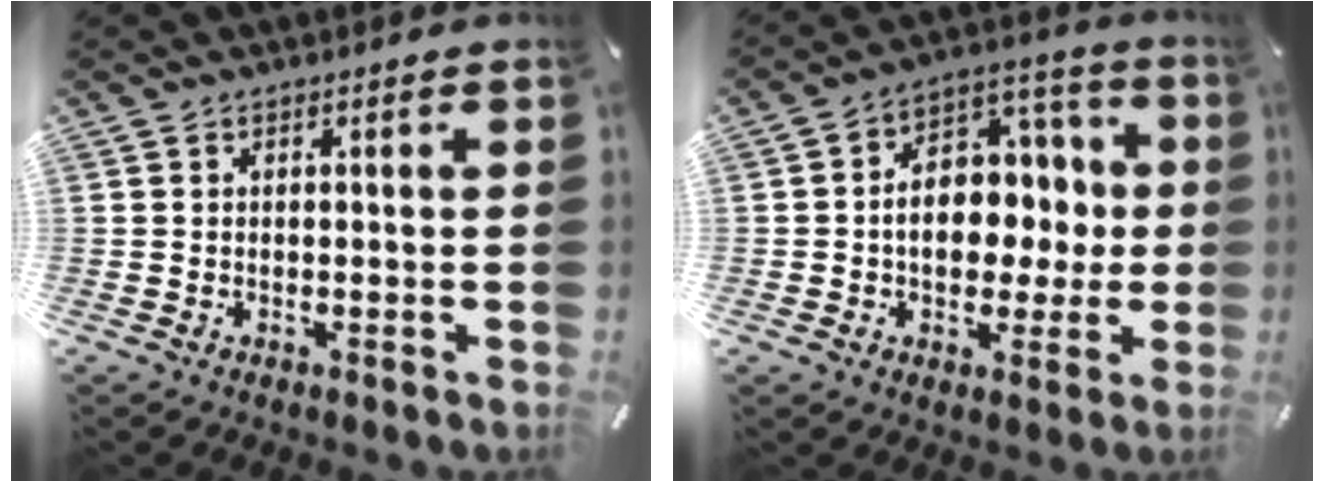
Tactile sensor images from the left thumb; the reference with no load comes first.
{"total": 11.9, "force": [-1.3, 9.5, 7.1], "torque": [-0.094, 0.007, -0.021]}